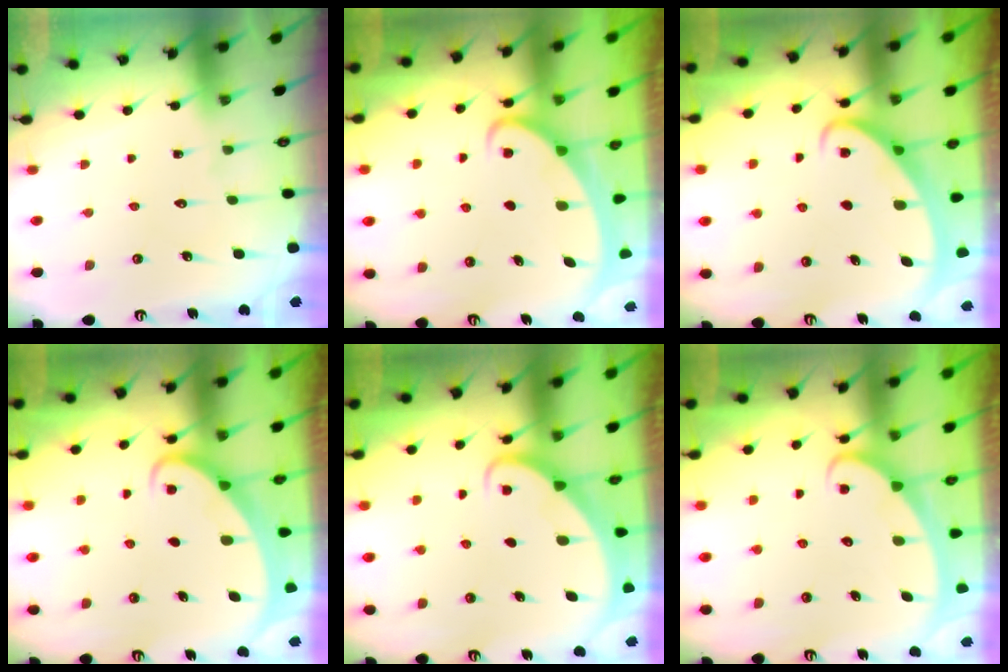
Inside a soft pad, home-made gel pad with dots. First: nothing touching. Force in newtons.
{"total": 2.1, "press": 2.1, "slide": 0.3}
{"total": 2.5, "press": 2.5, "slide": 0.3}
{"total": 2.0, "press": 2.0, "slide": 0.2}
{"total": 2.9, "press": 2.9, "slide": 0.1}
{"total": 2.3, "press": 2.3, "slide": 0.4}